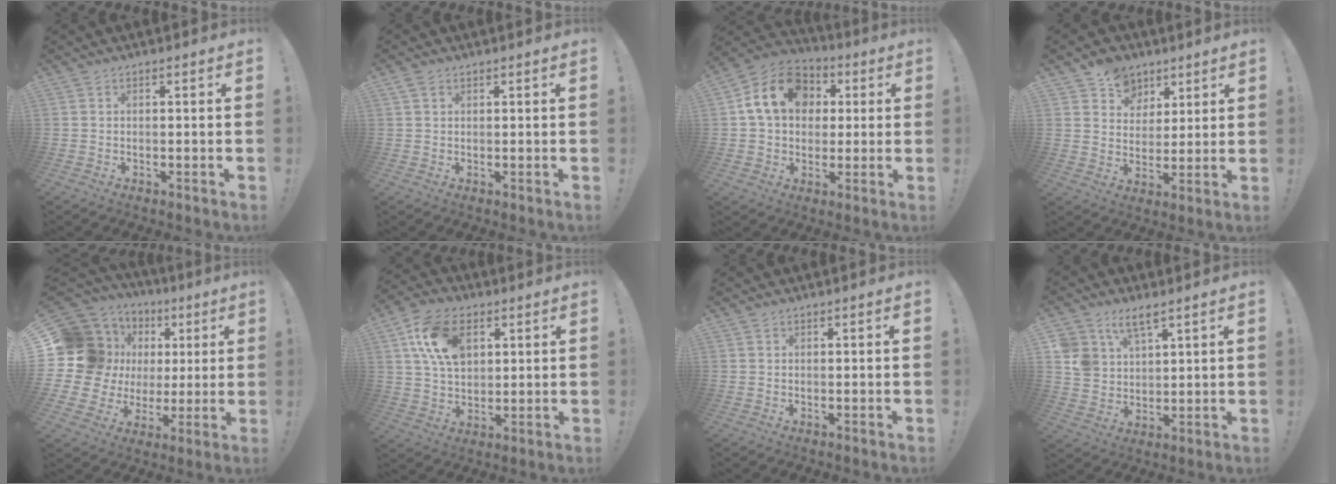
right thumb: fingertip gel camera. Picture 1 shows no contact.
{"total": 1.9, "force": [1.2, 1.2, 1.0], "torque": [-0.021, 0.002, 0.023]}
{"total": 16.5, "force": [4.6, 12.7, 9.5], "torque": [-0.138, 0.003, 0.090]}
{"total": 9.2, "force": [5.3, 7.3, 1.5], "torque": [-0.016, -0.041, 0.103]}
{"total": 15.1, "force": [3.4, 13.3, 6.3], "torque": [-0.085, -0.022, 0.098]}
{"total": 15.0, "force": [5.6, 10.0, 9.7], "torque": [-0.166, -0.001, 0.109]}
{"total": 0.0}
{"total": 8.3, "force": [6.1, 4.7, 3.0], "torque": [-0.058, -0.034, 0.120]}